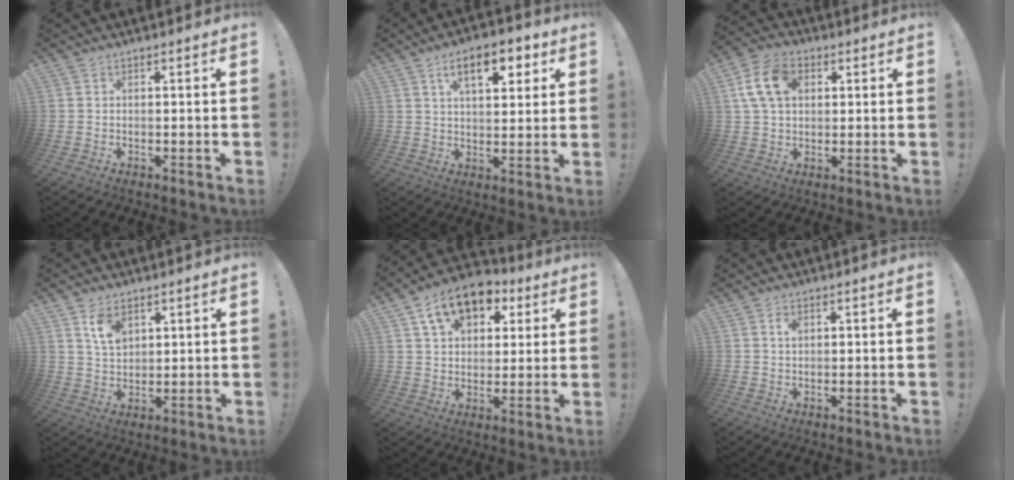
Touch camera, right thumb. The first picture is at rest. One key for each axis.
{"total": 11.9, "fx": 5.5, "fy": 5.6, "fz": 9.0, "tx": -0.120, "ty": -0.014, "tz": 0.090}
{"total": 12.4, "fx": 3.6, "fy": 8.4, "fz": 8.3, "tx": -0.149, "ty": 0.008, "tz": 0.070}
{"total": 7.2, "fx": 4.1, "fy": 4.4, "fz": 3.9, "tx": -0.061, "ty": -0.017, "tz": 0.075}
{"total": 14.0, "fx": 7.4, "fy": 9.4, "fz": 7.3, "tx": -0.111, "ty": -0.032, "tz": 0.138}
{"total": 1.7, "fx": 0.8, "fy": 1.0, "fz": 1.1, "tx": -0.012, "ty": -0.003, "tz": 0.013}